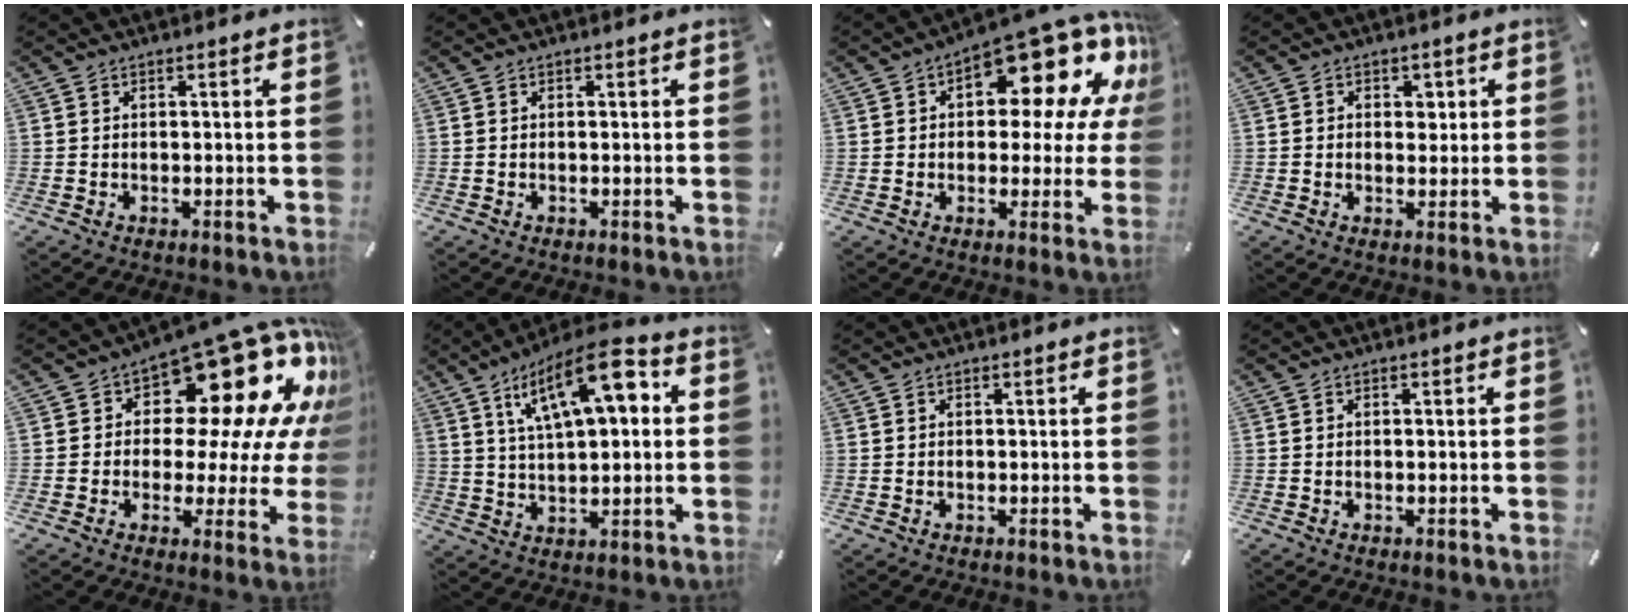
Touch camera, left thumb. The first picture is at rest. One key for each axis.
{"total": 0.0}
{"total": 17.4, "fx": 10.4, "fy": 8.3, "fz": 11.2, "tx": -0.145, "ty": -0.088, "tz": 0.171}
{"total": 3.0, "fx": 0.5, "fy": 2.5, "fz": 1.5, "tx": -0.008, "ty": -0.004, "tz": 0.000}
{"total": 21.4, "fx": 11.1, "fy": 10.7, "fz": 14.9, "tx": -0.198, "ty": -0.090, "tz": 0.185}
{"total": 16.3, "fx": 7.0, "fy": 6.6, "fz": 13.2, "tx": -0.221, "ty": -0.018, "tz": 0.114}
{"total": 0.0}
{"total": 0.0}